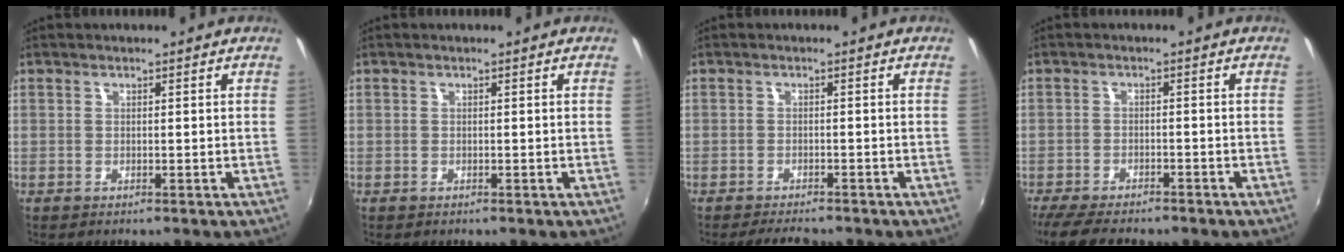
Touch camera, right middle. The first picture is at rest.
{"total": 0.6, "force": [0.4, -0.3, -0.3], "torque": [0.009, 0.001, 0.006]}
{"total": 4.5, "force": [-4.1, 0.9, 1.7], "torque": [-0.043, -0.011, -0.062]}
{"total": 9.9, "force": [-8.4, 2.4, 4.6], "torque": [-0.109, -0.029, -0.137]}